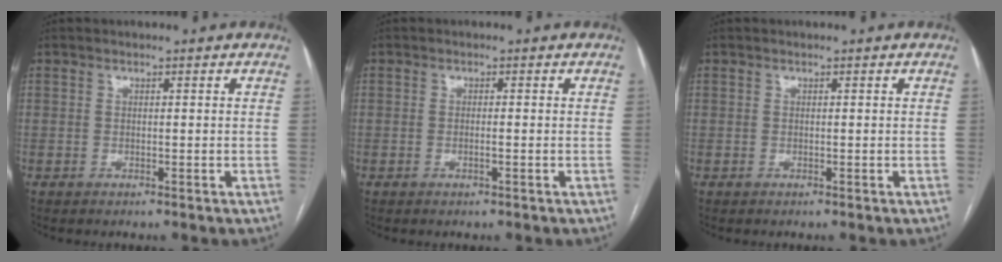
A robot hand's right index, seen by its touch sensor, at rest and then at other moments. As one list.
[{"total": 0.9, "force": [-0.3, 0.0, 0.9], "torque": [-0.018, 0.000, -0.004]}, {"total": 0.0}]